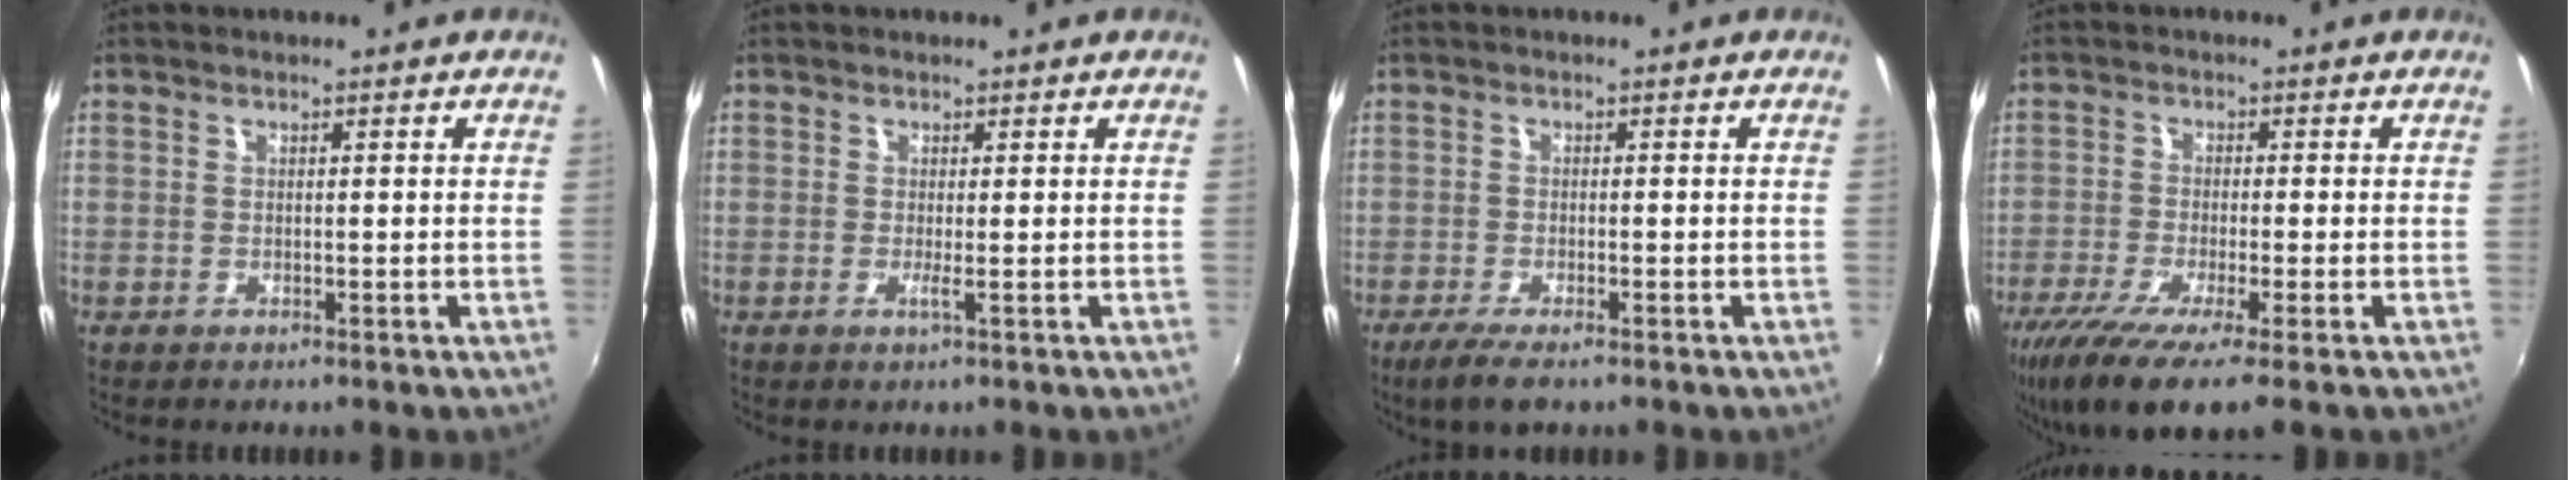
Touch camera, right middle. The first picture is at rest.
{"total": 0.9, "force": [0.0, -0.4, 0.8], "torque": [-0.014, -0.007, -0.003]}
{"total": 4.5, "force": [-3.2, 0.7, 3.2], "torque": [-0.076, -0.018, -0.059]}
{"total": 10.6, "force": [-6.9, 1.1, 8.0], "torque": [-0.176, -0.047, -0.124]}